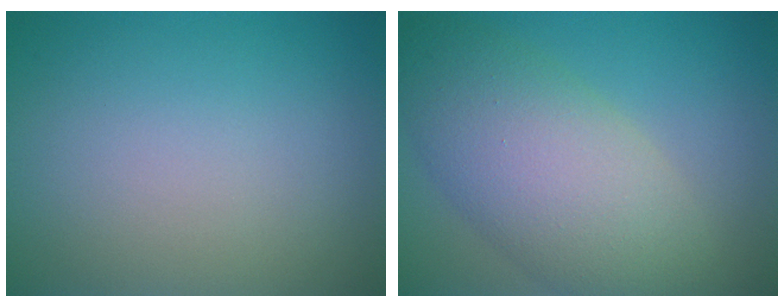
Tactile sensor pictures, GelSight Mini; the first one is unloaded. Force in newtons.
{"total": 8.6, "press": 8.6, "slide": 0.4}